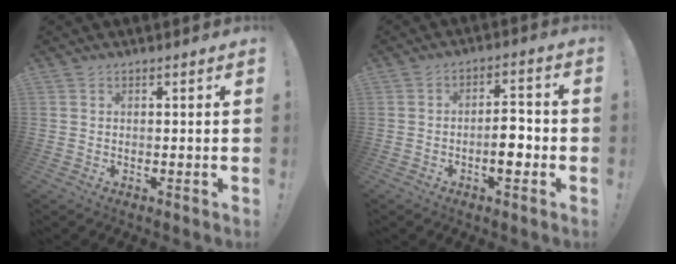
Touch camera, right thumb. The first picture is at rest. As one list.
[{"total": 7.4, "force": [-2.5, 3.2, 6.2], "torque": [-0.094, 0.013, -0.044]}]